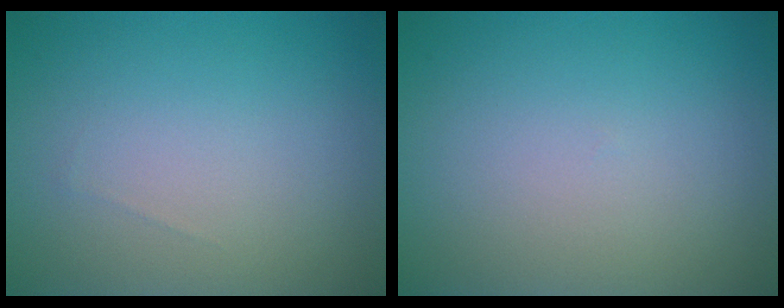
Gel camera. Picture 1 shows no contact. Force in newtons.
{"total": 0.0}